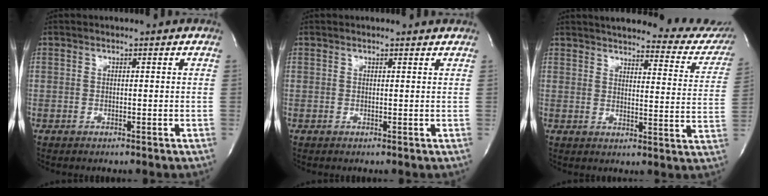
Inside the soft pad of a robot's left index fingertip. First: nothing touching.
{"total": 1.4, "force": [1.3, 0.2, 0.0], "torque": [-0.009, -0.001, 0.007]}
{"total": 23.4, "force": [21.6, 4.8, 7.8], "torque": [-0.098, -0.071, 0.232]}